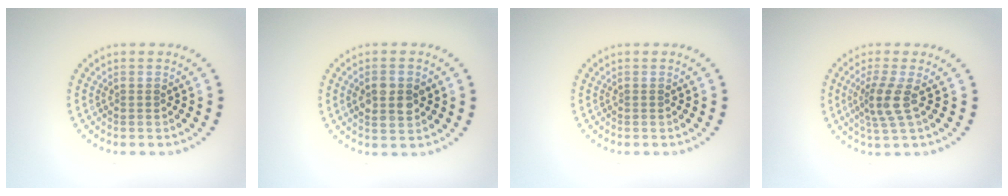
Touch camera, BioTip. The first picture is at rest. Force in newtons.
{"total": 3.0, "press": 3.0, "slide": 0.1}
{"total": 0.0}
{"total": 2.9, "press": 2.2, "slide": 1.8}